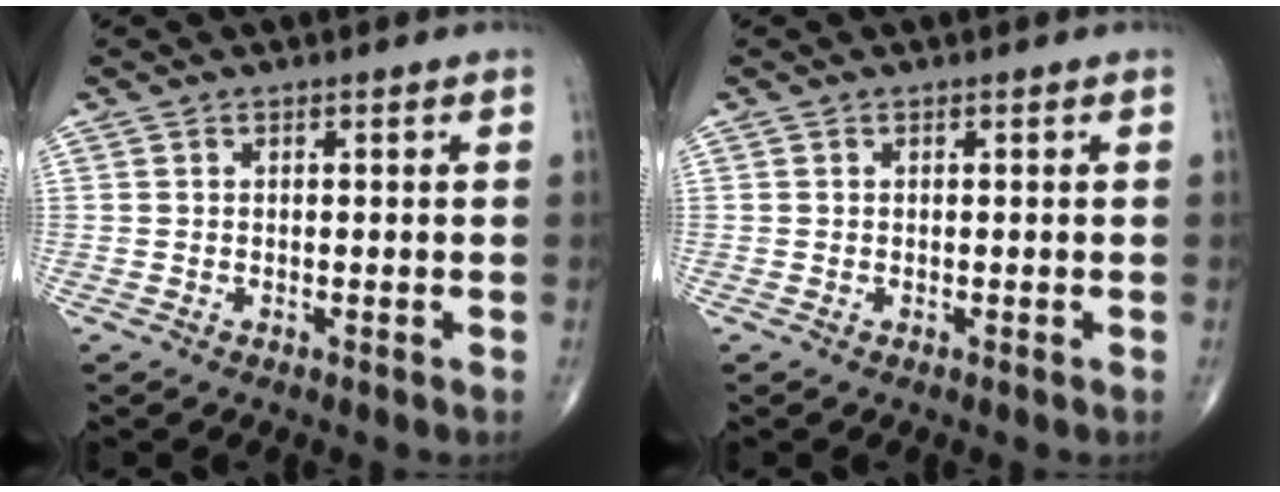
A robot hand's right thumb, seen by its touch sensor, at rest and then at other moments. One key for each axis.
{"total": 0.0}